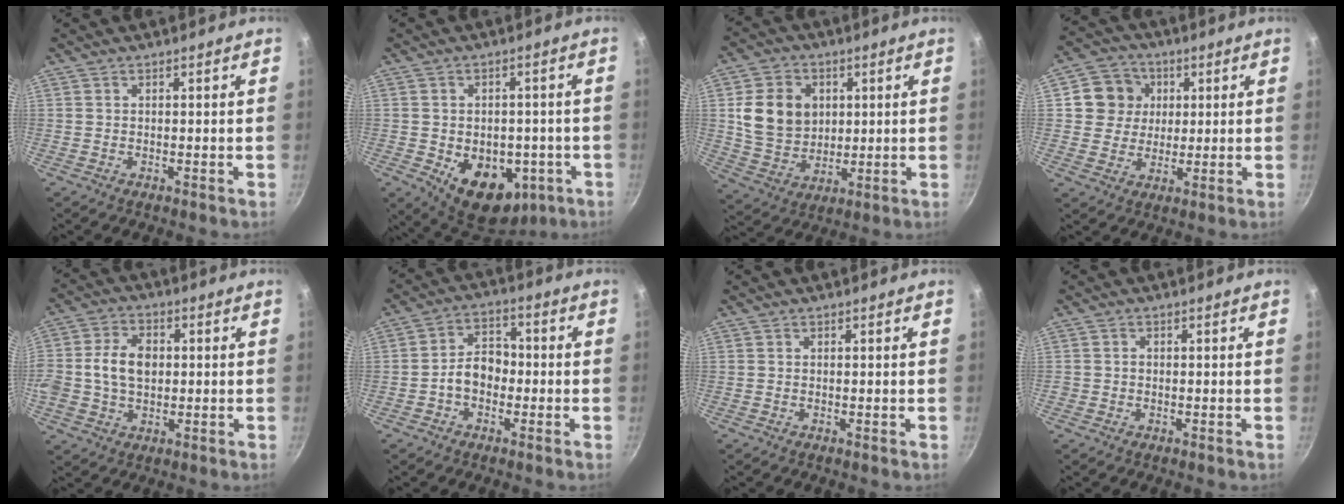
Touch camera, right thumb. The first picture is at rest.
{"total": 14.9, "force": [-4.4, 10.4, 9.8], "torque": [-0.106, 0.000, -0.041]}
{"total": 13.0, "force": [2.5, 10.4, 7.2], "torque": [-0.107, -0.009, 0.052]}
{"total": 8.9, "force": [2.2, 8.2, 2.8], "torque": [-0.017, 0.010, 0.031]}
{"total": 10.9, "force": [0.4, 7.9, 7.5], "torque": [-0.129, 0.018, -0.003]}
{"total": 6.8, "force": [-1.6, 5.0, 4.4], "torque": [-0.040, 0.030, -0.037]}
{"total": 0.0}
{"total": 0.8, "force": [-0.3, 0.7, 0.2], "torque": [-0.003, 0.002, -0.006]}